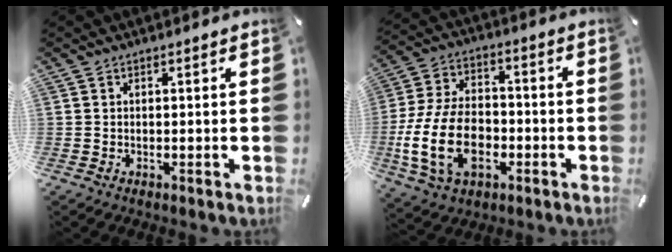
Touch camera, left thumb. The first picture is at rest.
{"total": 17.6, "force": [-4.7, 11.8, 12.3], "torque": [-0.271, 0.016, -0.080]}